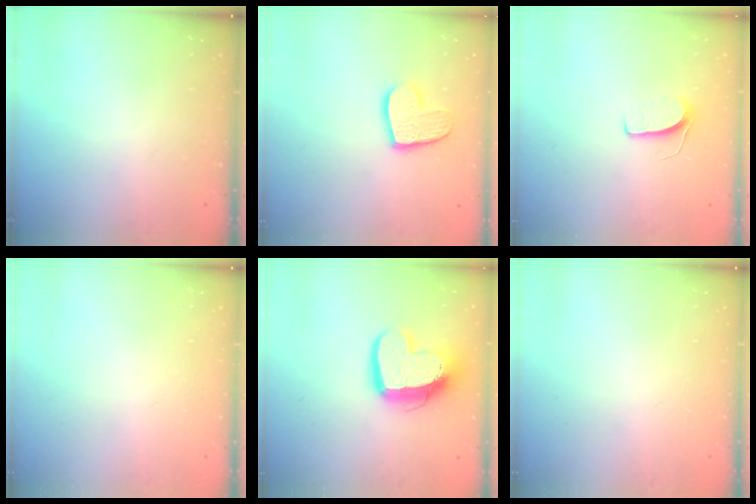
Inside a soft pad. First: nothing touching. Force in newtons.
{"total": 11.9, "press": 11.9, "slide": 0.9}
{"total": 6.2, "press": 6.2, "slide": 0.5}
{"total": 0.0}
{"total": 14.0, "press": 13.9, "slide": 1.7}
{"total": 0.0}